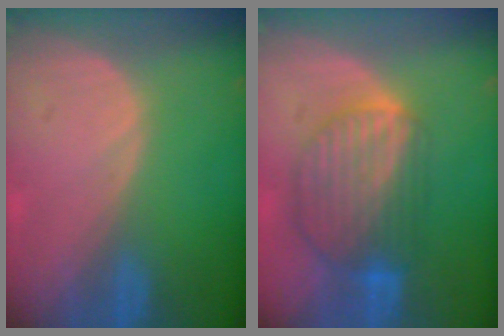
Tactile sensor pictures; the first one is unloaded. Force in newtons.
{"total": 8.7, "press": 7.7, "slide": 4.1}